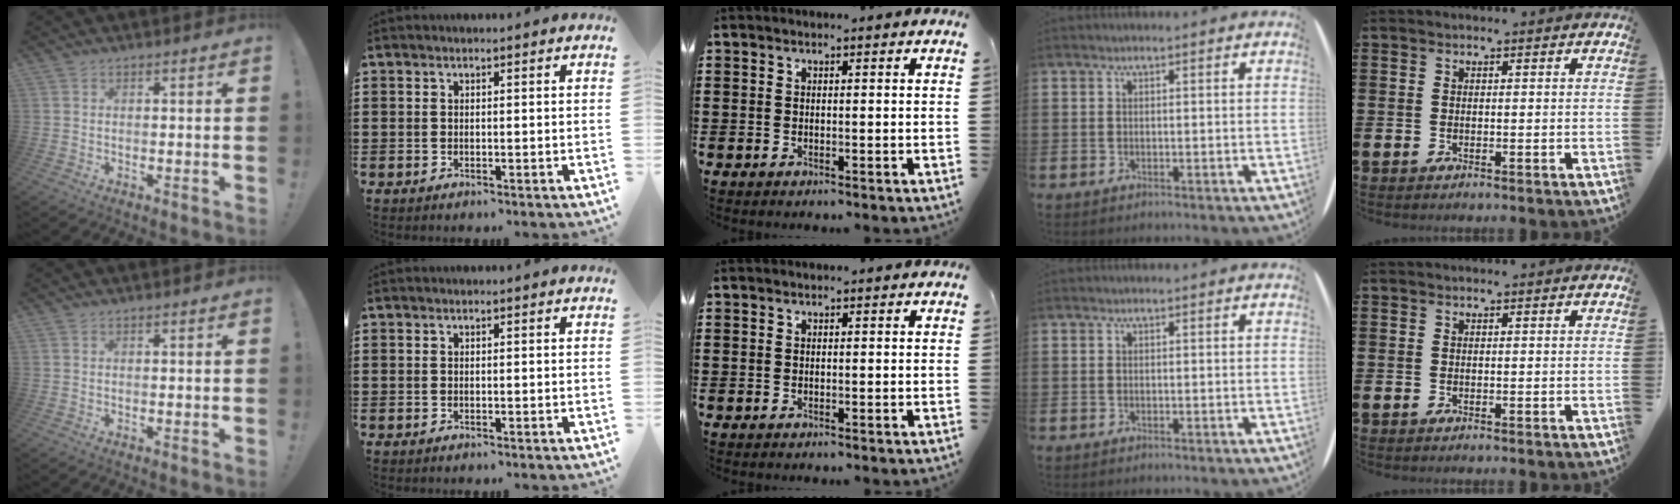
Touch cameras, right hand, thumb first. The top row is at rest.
{}